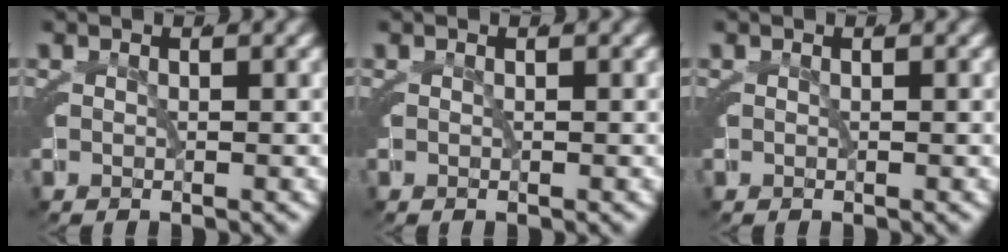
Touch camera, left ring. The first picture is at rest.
{"total": 0.0}
{"total": 0.0}